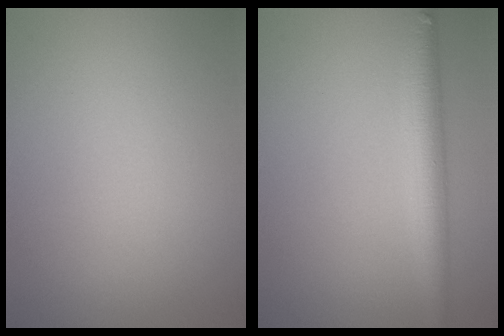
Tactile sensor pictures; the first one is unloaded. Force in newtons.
{"total": 4.3, "press": 4.3, "slide": 0.2}